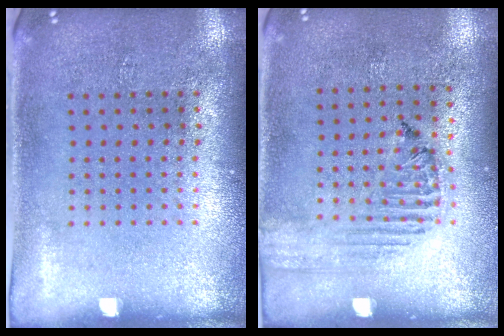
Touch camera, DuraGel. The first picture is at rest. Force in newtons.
{"total": 1.5, "press": 1.5, "slide": 0.3}